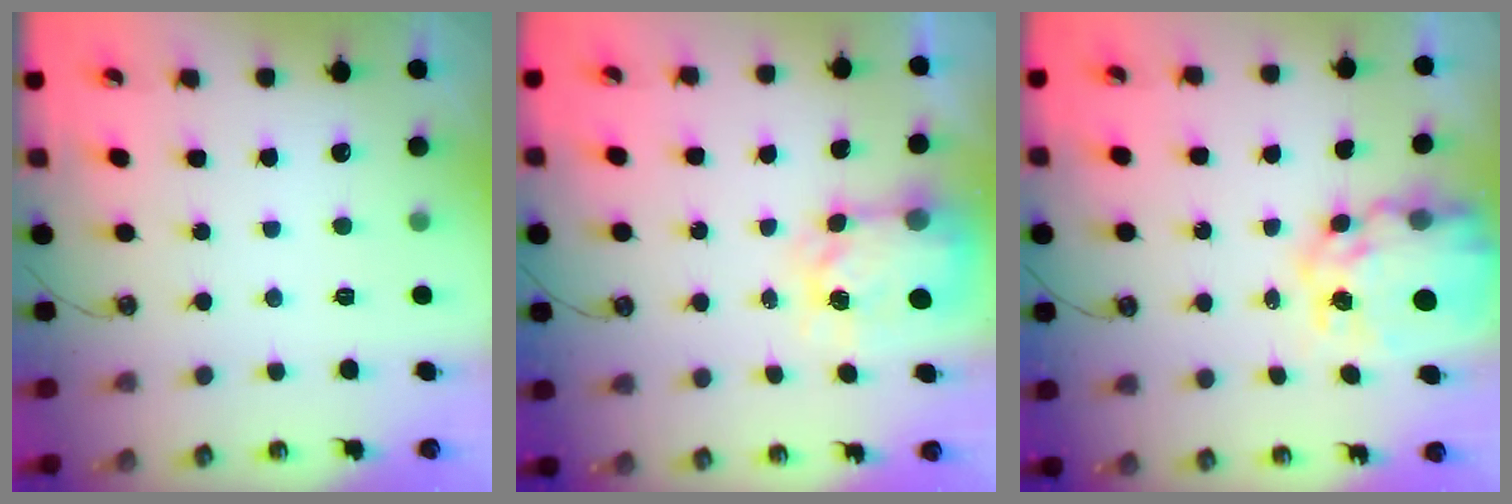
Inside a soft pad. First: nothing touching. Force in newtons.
{"total": 5.3, "press": 5.3, "slide": 0.6}
{"total": 14.2, "press": 14.2, "slide": 1.0}